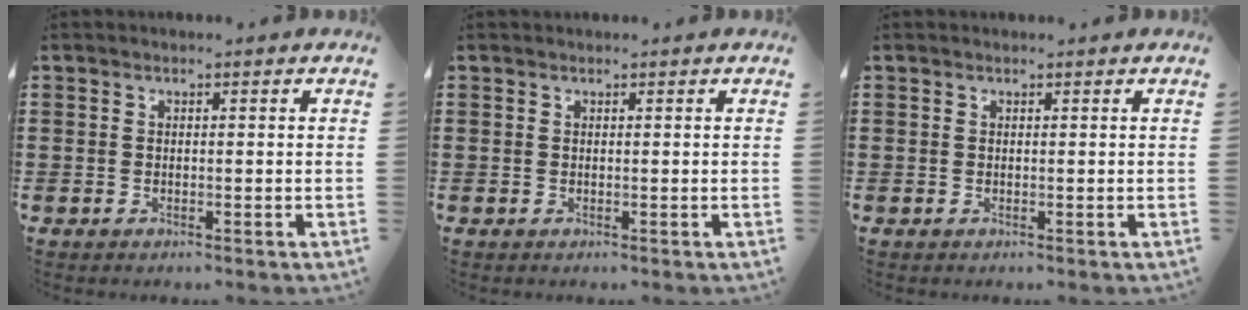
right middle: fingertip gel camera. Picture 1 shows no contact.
{"total": 0.0}
{"total": 0.0}